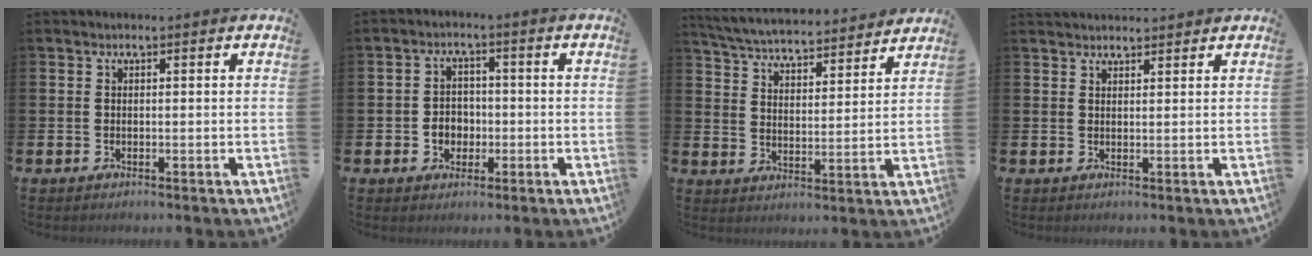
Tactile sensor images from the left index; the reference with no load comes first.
{"total": 3.3, "force": [-0.7, 2.9, 1.2], "torque": [-0.017, 0.000, -0.022]}
{"total": 5.6, "force": [5.5, 0.6, 0.9], "torque": [-0.046, -0.045, 0.093]}
{"total": 2.0, "force": [2.0, 0.5, 0.0], "torque": [0.006, -0.009, 0.034]}